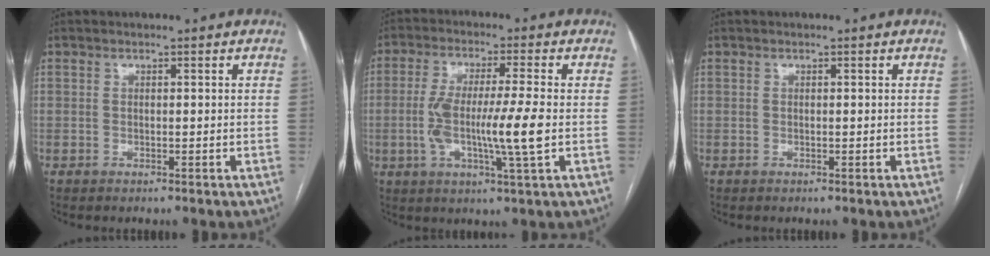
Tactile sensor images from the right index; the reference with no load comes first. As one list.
[{"total": 10.8, "force": [-1.3, 0.3, 10.7], "torque": [-0.207, -0.002, -0.028]}, {"total": 0.0}]